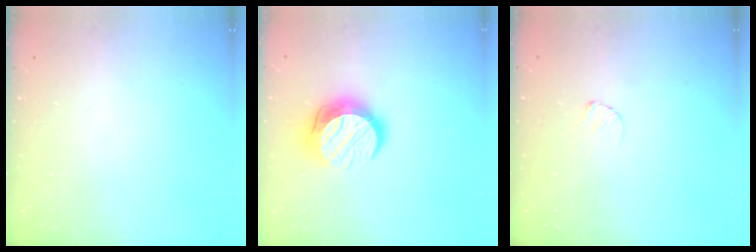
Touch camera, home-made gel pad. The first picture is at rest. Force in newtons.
{"total": 13.1, "press": 13.1, "slide": 0.8}
{"total": 3.6, "press": 3.5, "slide": 0.5}